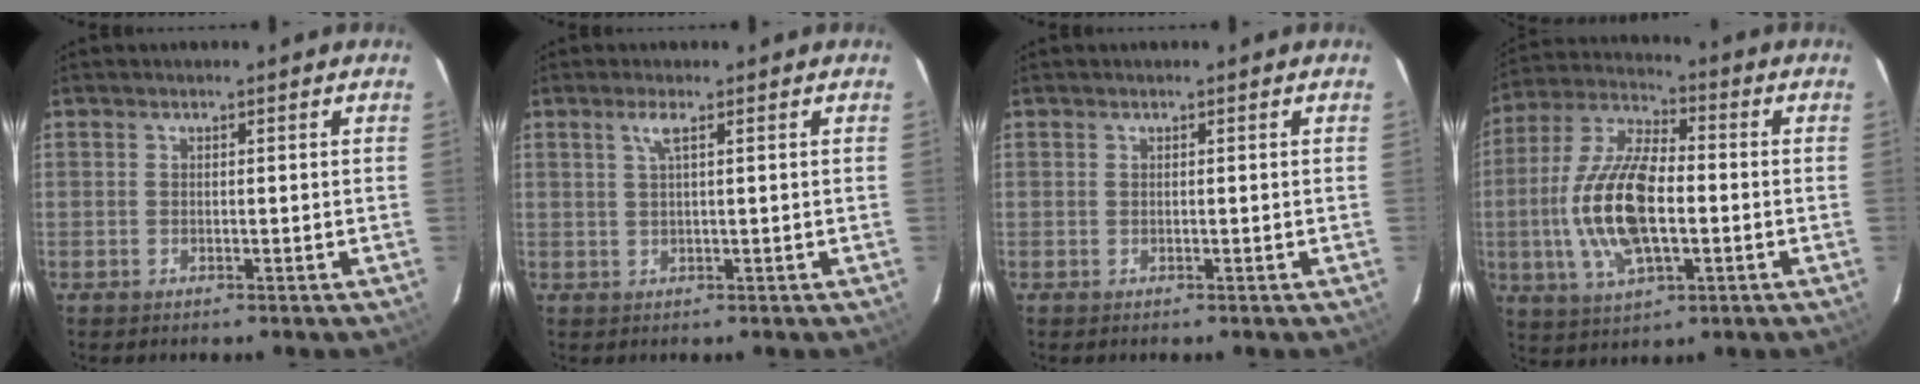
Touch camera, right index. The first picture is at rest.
{"total": 1.9, "force": [0.8, -0.2, 1.7], "torque": [-0.031, -0.002, 0.018]}
{"total": 0.0}
{"total": 16.7, "force": [-2.3, 7.2, 14.9], "torque": [-0.311, 0.003, -0.044]}